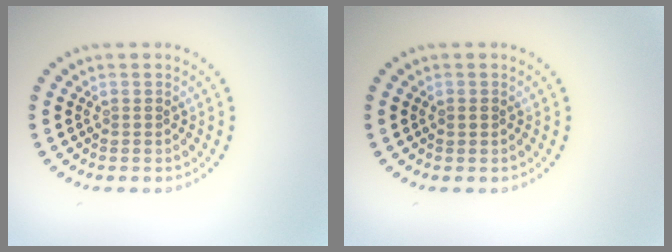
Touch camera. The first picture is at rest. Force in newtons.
{"total": 0.9, "press": 0.9, "slide": 0.1}